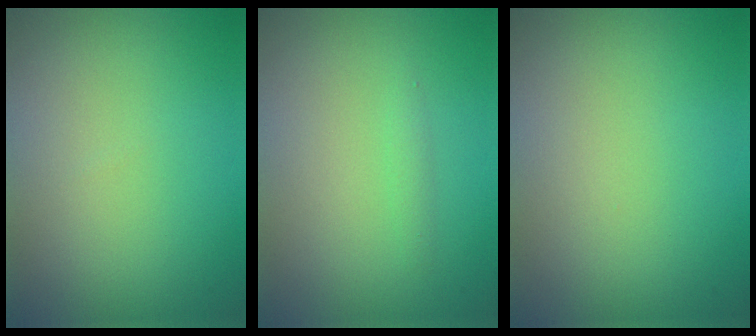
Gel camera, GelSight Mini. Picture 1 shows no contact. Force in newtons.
{"total": 0.7, "press": 0.7, "slide": 0.0}
{"total": 0.0}